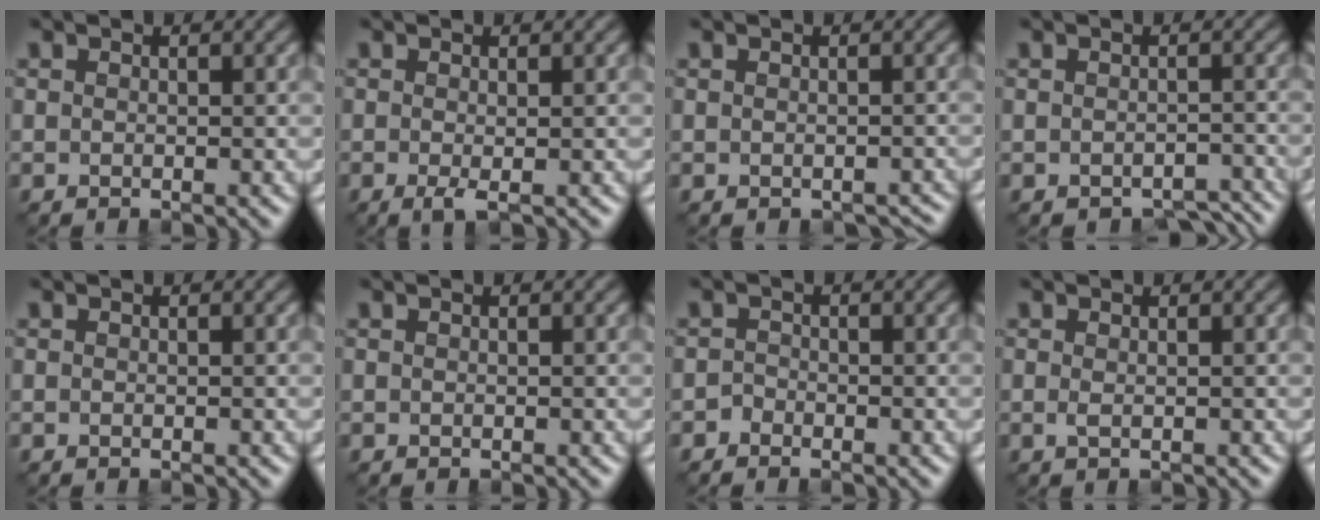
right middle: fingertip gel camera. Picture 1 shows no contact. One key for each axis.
{"total": 1.1, "fx": -0.4, "fy": 0.1, "fz": 1.0, "tx": -0.022, "ty": -0.001, "tz": -0.008}
{"total": 1.1, "fx": -0.6, "fy": 0.9, "fz": 0.3, "tx": 0.000, "ty": -0.011, "tz": -0.002}
{"total": 3.3, "fx": -2.8, "fy": 1.4, "fz": 0.9, "tx": -0.006, "ty": -0.005, "tz": -0.034}
{"total": 0.0}
{"total": 0.0}
{"total": 1.1, "fx": -1.0, "fy": 0.4, "fz": -0.1, "tx": 0.007, "ty": -0.002, "tz": -0.020}
{"total": 0.6, "fx": 0.0, "fy": 0.2, "fz": 0.5, "tx": -0.014, "ty": -0.002, "tz": 0.001}